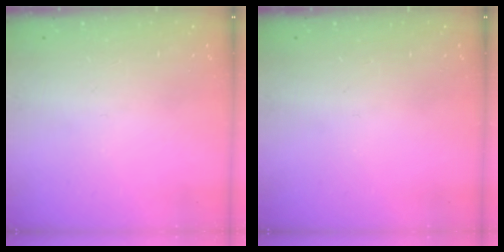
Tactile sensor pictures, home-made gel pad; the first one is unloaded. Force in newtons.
{"total": 0.0}